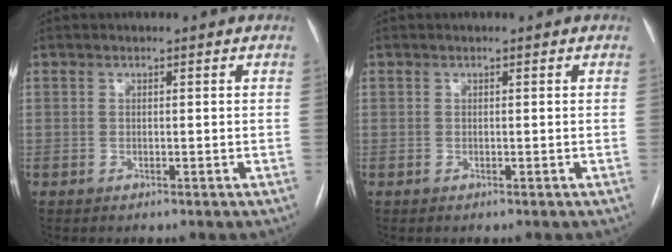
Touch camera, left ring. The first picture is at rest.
{"total": 0.0}